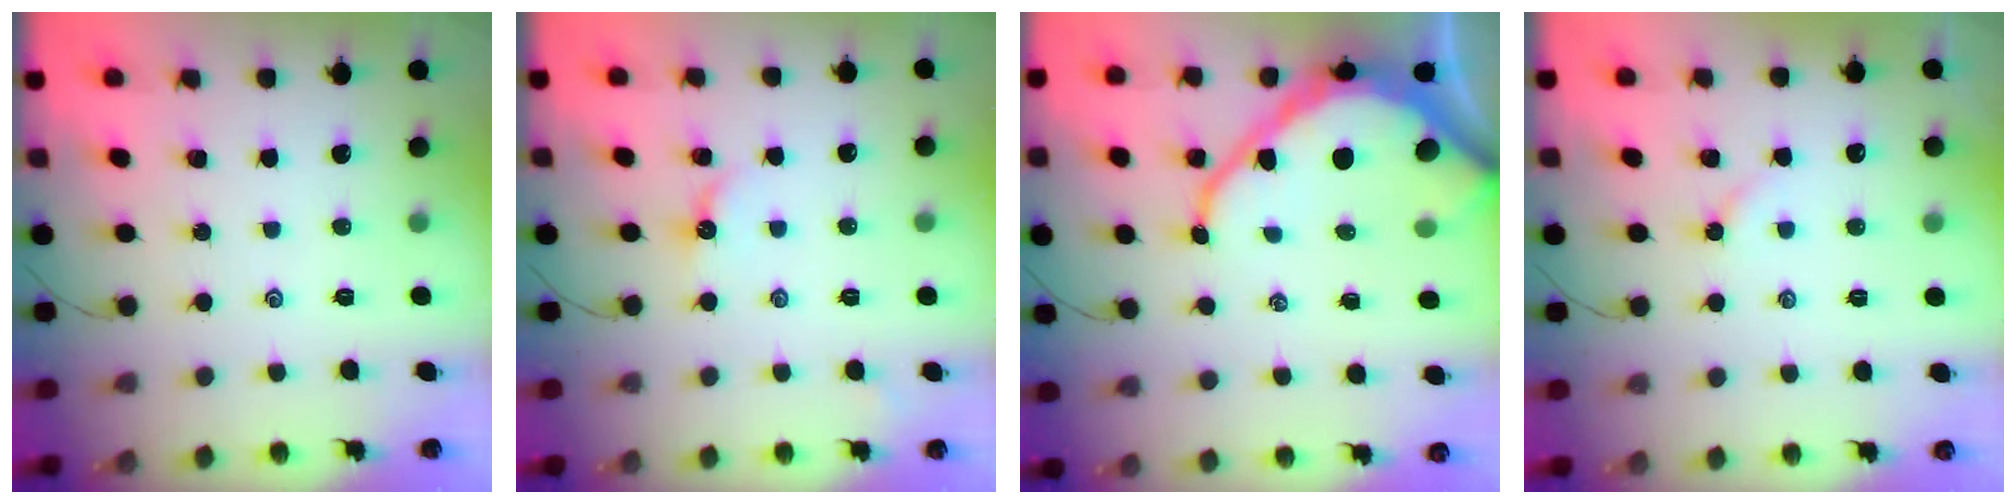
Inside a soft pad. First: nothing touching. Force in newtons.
{"total": 4.0, "press": 4.0, "slide": 0.6}
{"total": 15.7, "press": 15.6, "slide": 1.7}
{"total": 3.0, "press": 3.0, "slide": 0.4}